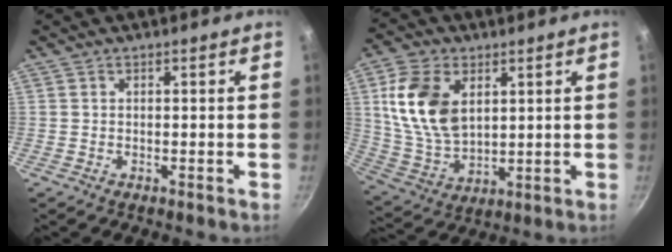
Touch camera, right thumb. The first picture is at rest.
{"total": 15.0, "force": [4.2, 9.7, 10.7], "torque": [-0.186, -0.017, 0.093]}